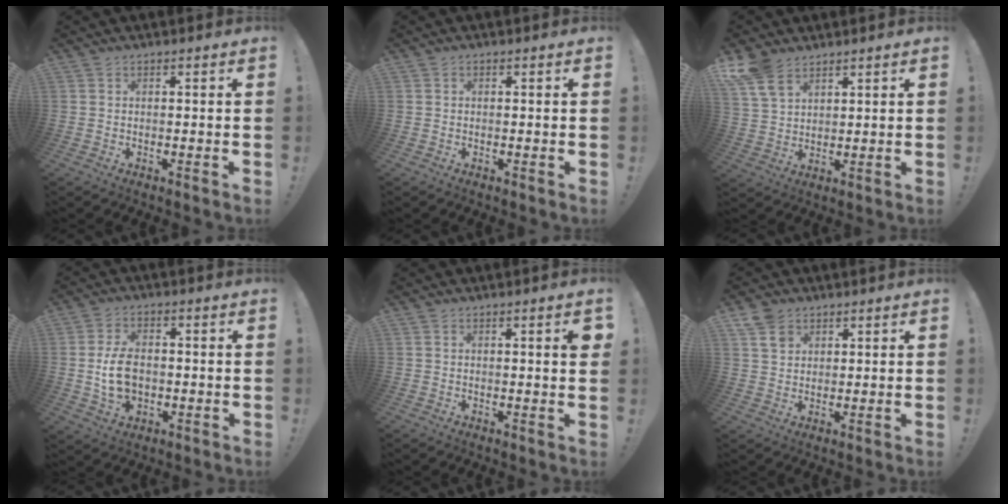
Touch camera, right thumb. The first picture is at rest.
{"total": 0.0}
{"total": 8.8, "force": [6.0, 4.7, 4.3], "torque": [-0.089, -0.021, 0.123]}
{"total": 9.9, "force": [-0.8, 6.7, 7.2], "torque": [-0.135, 0.002, -0.012]}
{"total": 2.6, "force": [0.8, 0.1, 2.5], "torque": [-0.033, -0.003, 0.009]}
{"total": 6.1, "force": [3.7, 4.1, 2.5], "torque": [-0.043, -0.012, 0.073]}